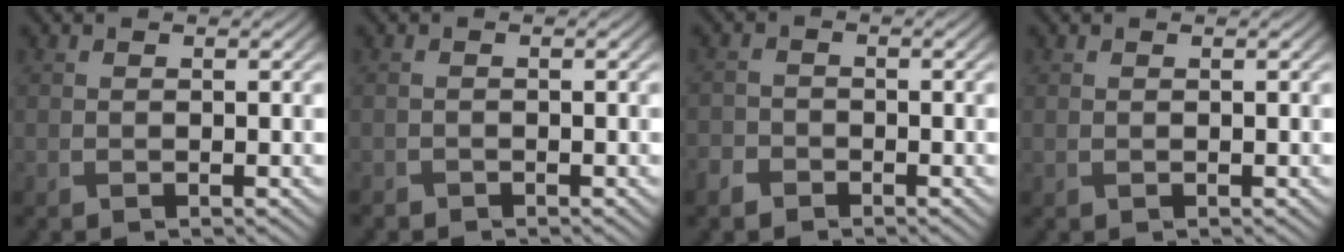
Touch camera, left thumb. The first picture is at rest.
{"total": 0.9, "force": [-0.9, 0.1, -0.2], "torque": [0.003, -0.006, -0.018]}
{"total": 2.5, "force": [-2.0, 1.4, 0.6], "torque": [-0.015, -0.004, -0.050]}
{"total": 0.0}